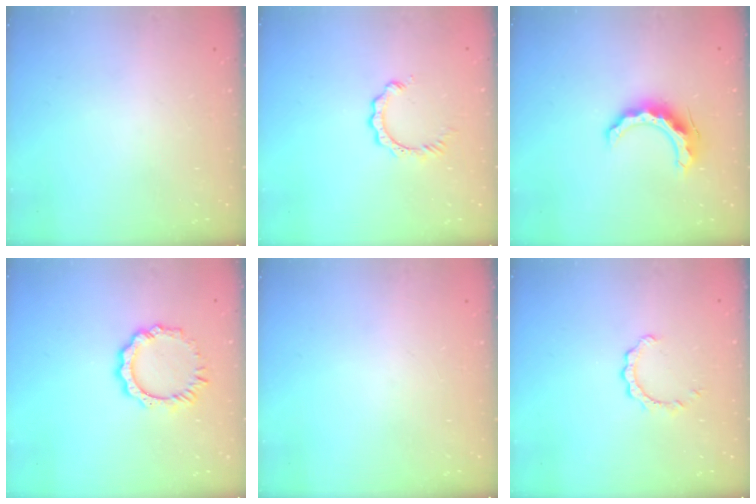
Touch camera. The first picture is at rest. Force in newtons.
{"total": 3.0, "press": 2.9, "slide": 0.3}
{"total": 10.8, "press": 10.8, "slide": 0.4}
{"total": 8.1, "press": 8.1, "slide": 0.7}
{"total": 0.0}
{"total": 2.6, "press": 2.6, "slide": 0.2}